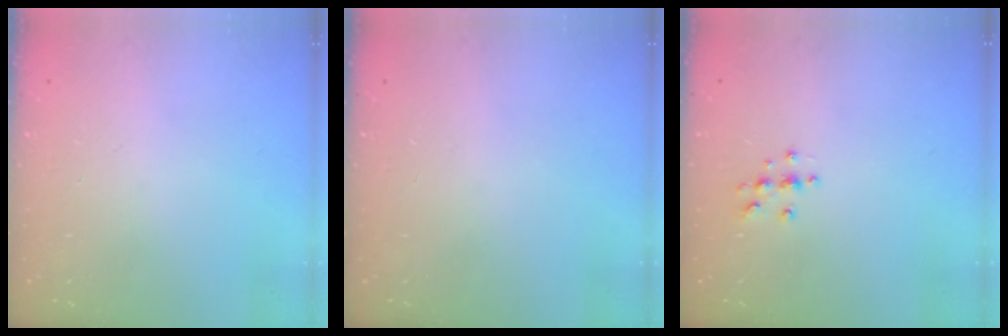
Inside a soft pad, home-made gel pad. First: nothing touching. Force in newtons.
{"total": 0.0}
{"total": 6.3, "press": 6.3, "slide": 0.8}